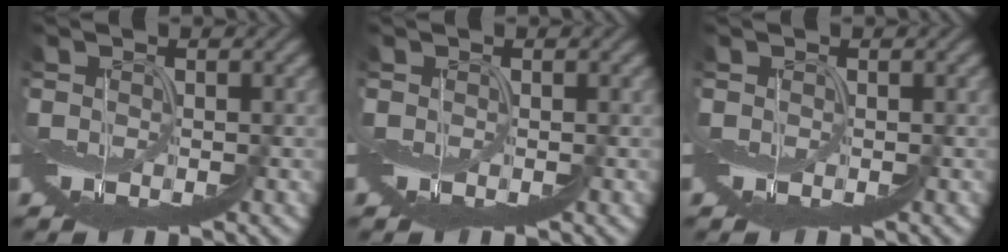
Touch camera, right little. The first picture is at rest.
{"total": 0.0}
{"total": 0.0}